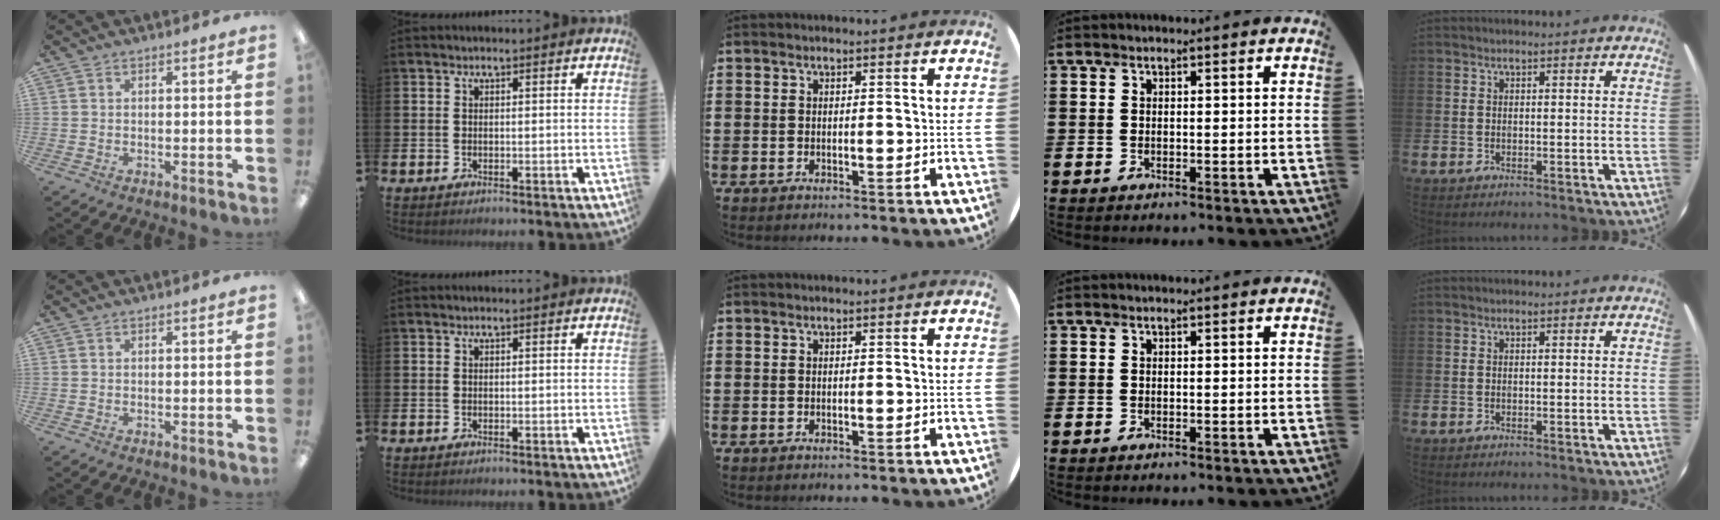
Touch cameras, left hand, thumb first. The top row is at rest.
{}